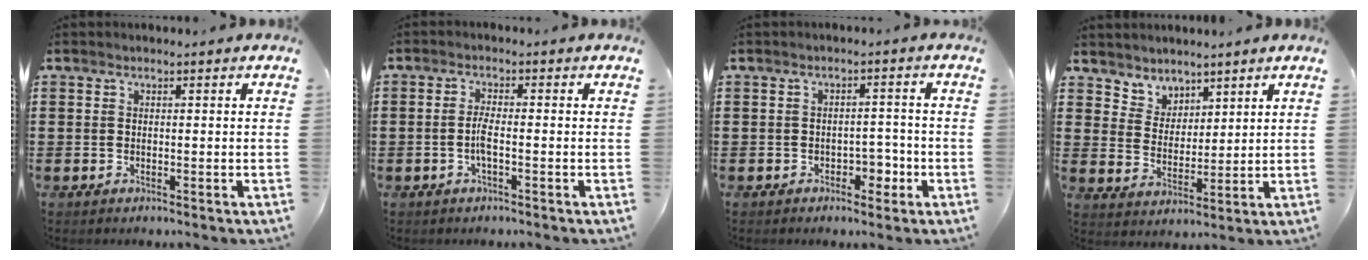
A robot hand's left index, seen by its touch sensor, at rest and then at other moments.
{"total": 2.9, "force": [-0.9, 0.5, 2.7], "torque": [-0.065, -0.005, -0.021]}
{"total": 3.3, "force": [-1.9, 1.9, 1.9], "torque": [-0.037, 0.006, -0.039]}
{"total": 4.5, "force": [3.8, 2.3, -0.6], "torque": [-0.011, -0.008, 0.072]}